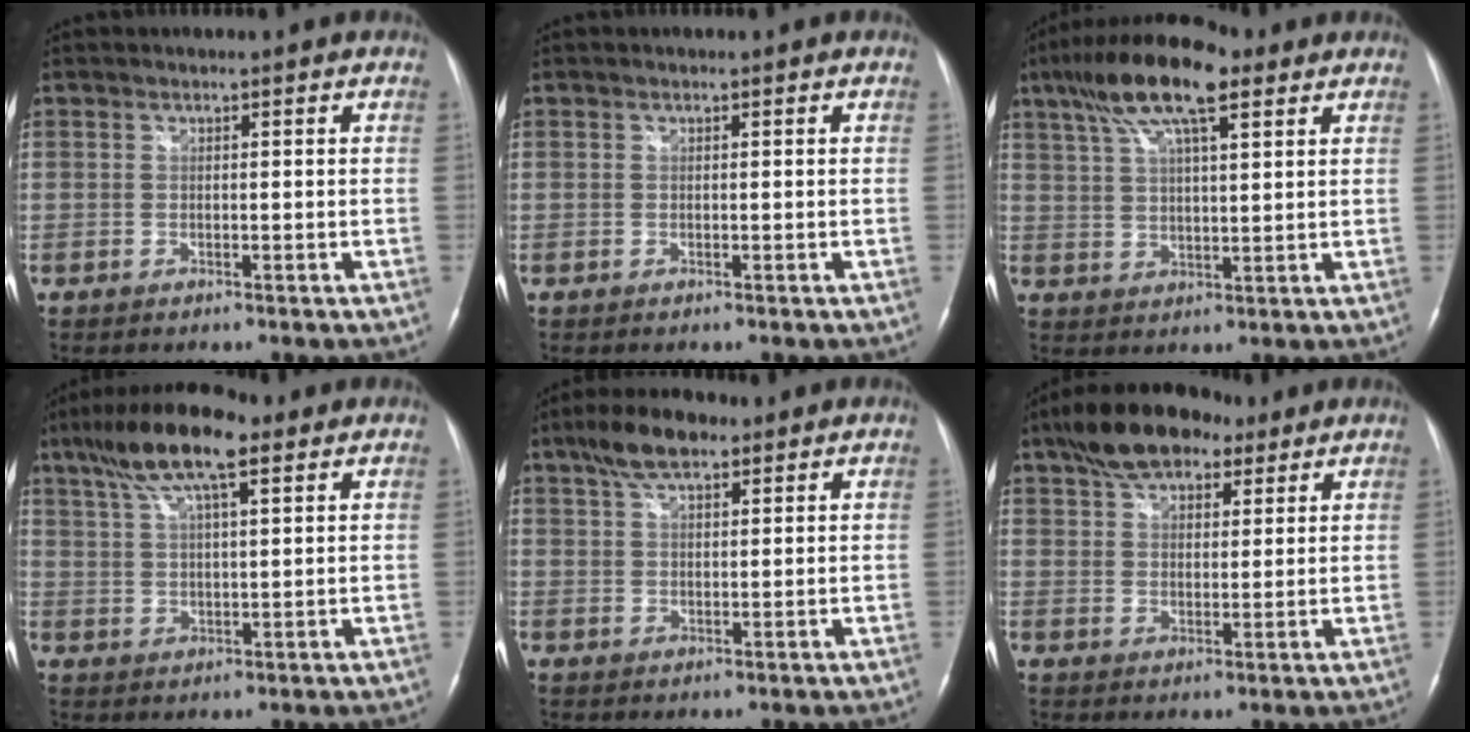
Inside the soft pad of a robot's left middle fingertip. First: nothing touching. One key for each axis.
{"total": 0.0}
{"total": 13.5, "fx": 7.9, "fy": 3.4, "fz": 10.3, "tx": -0.198, "ty": 0.033, "tz": 0.141}
{"total": 11.9, "fx": 7.3, "fy": 2.8, "fz": 8.9, "tx": -0.171, "ty": 0.025, "tz": 0.127}
{"total": 6.9, "fx": 4.6, "fy": 2.7, "fz": 4.4, "tx": -0.088, "ty": 0.019, "tz": 0.082}
{"total": 11.7, "fx": 8.0, "fy": 5.3, "fz": 6.7, "tx": -0.120, "ty": 0.033, "tz": 0.137}